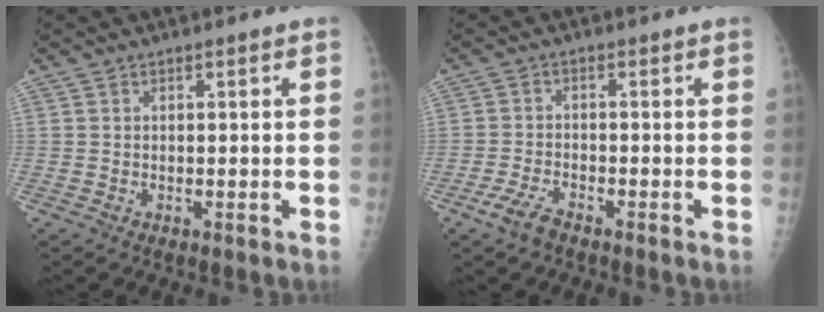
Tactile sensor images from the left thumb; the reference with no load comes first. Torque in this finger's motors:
{"motor_torque": [-0.40, 0.44, 0.29, 0.18, 0.00]}